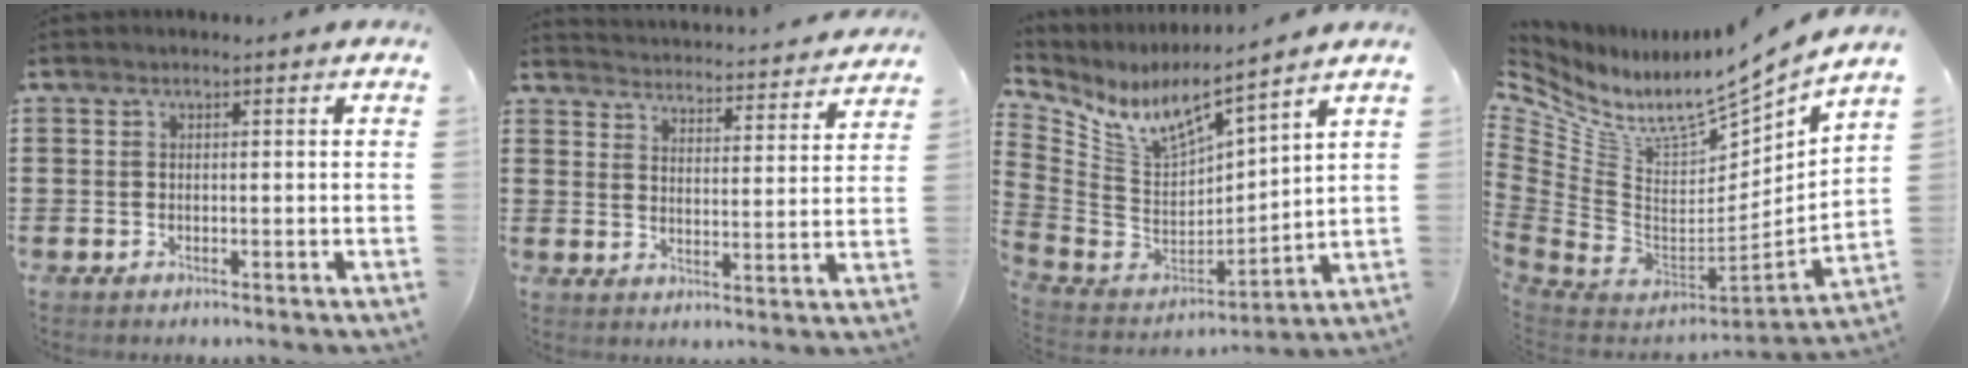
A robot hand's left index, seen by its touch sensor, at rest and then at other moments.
{"total": 3.5, "force": [3.4, -0.4, -0.2], "torque": [-0.011, -0.039, 0.051]}
{"total": 8.7, "force": [6.6, 2.1, 5.3], "torque": [-0.133, -0.049, 0.112]}
{"total": 8.5, "force": [6.0, 3.1, 5.3], "torque": [-0.113, -0.066, 0.096]}